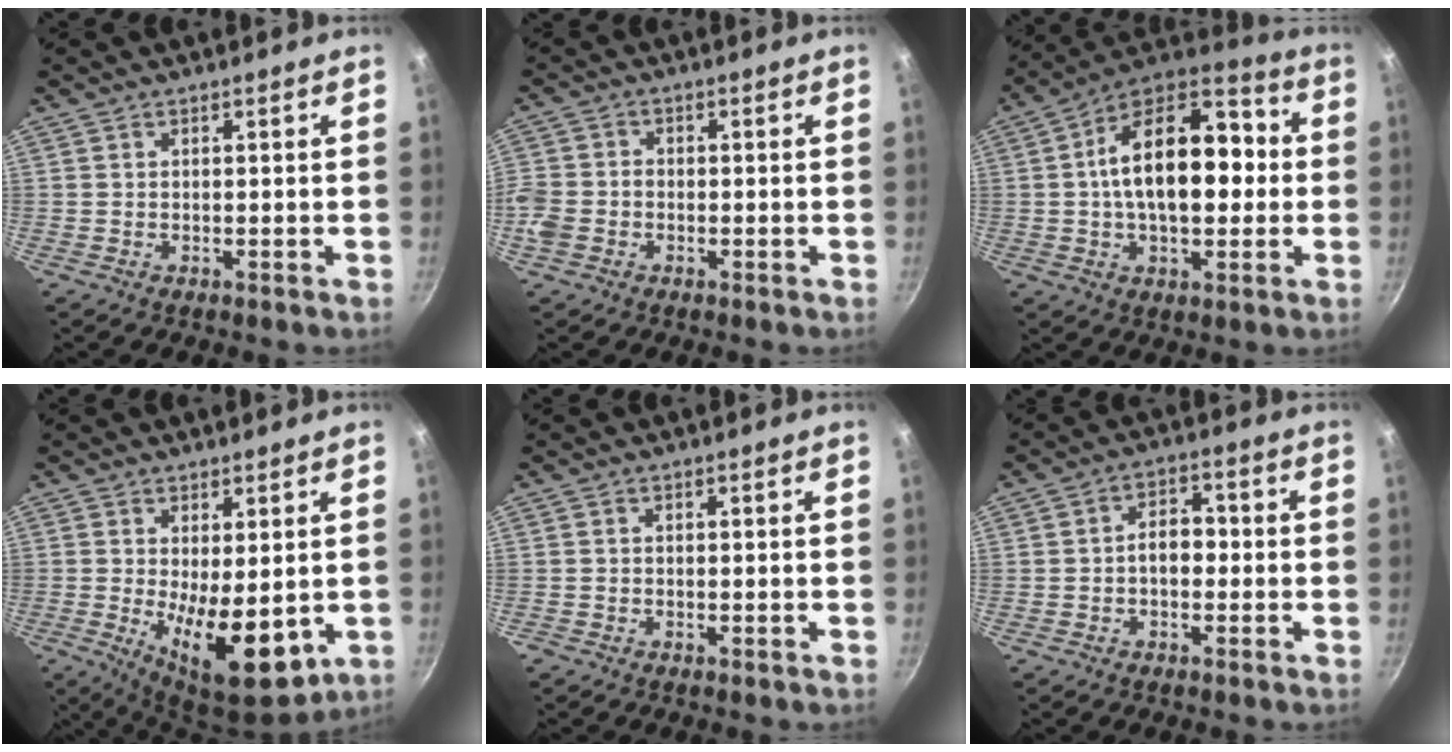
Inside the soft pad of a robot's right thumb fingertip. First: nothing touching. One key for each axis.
{"total": 5.7, "fx": -1.7, "fy": 4.5, "fz": 3.0, "tx": -0.070, "ty": 0.013, "tz": -0.036}
{"total": 20.3, "fx": 1.1, "fy": 11.1, "fz": 17.0, "tx": -0.250, "ty": 0.034, "tz": 0.009}
{"total": 13.6, "fx": -2.4, "fy": 5.7, "fz": 12.1, "tx": -0.175, "ty": -0.025, "tz": -0.013}
{"total": 0.6, "fx": -0.4, "fy": 0.4, "fz": 0.4, "tx": -0.002, "ty": -0.001, "tz": -0.009}
{"total": 5.0, "fx": -0.7, "fy": 3.3, "fz": 3.7, "tx": -0.046, "ty": 0.022, "tz": -0.021}